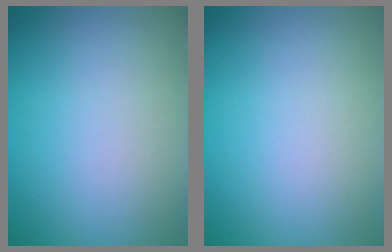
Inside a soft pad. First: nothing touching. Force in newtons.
{"total": 0.0}